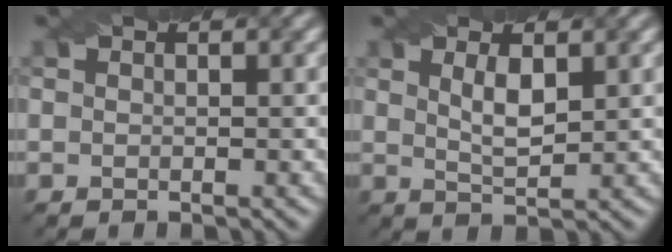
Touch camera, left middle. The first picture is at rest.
{"total": 2.5, "force": [1.0, 0.7, 2.2], "torque": [-0.044, -0.001, 0.021]}